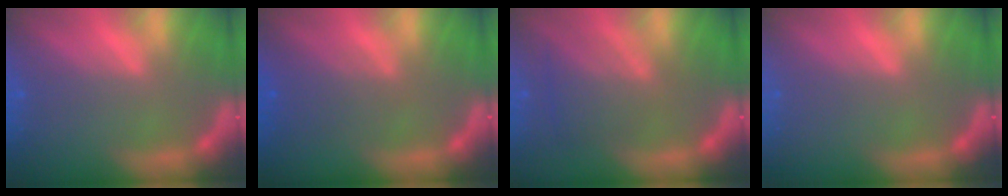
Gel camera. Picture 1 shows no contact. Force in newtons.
{"total": 3.0}
{"total": 4.5}
{"total": 0.0}